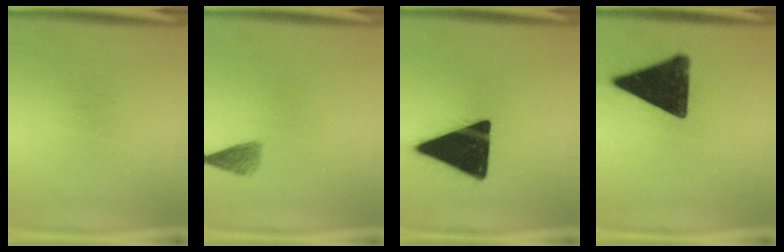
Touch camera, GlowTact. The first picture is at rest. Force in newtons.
{"total": 2.2}
{"total": 19.9}
{"total": 15.7}